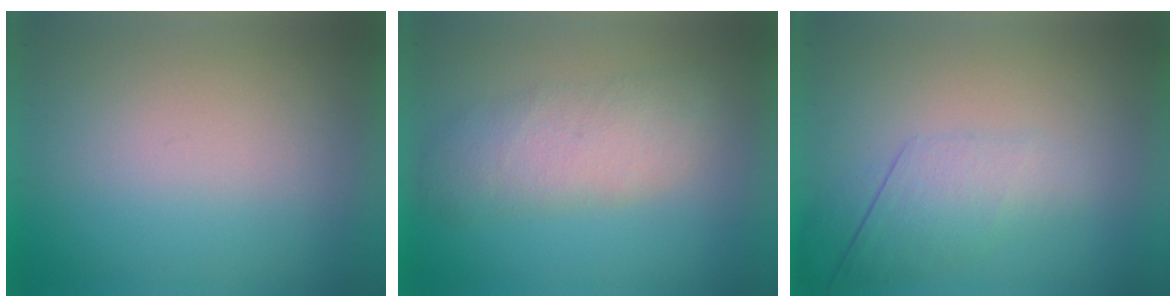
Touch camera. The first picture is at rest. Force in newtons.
{"total": 3.3}
{"total": 2.3}